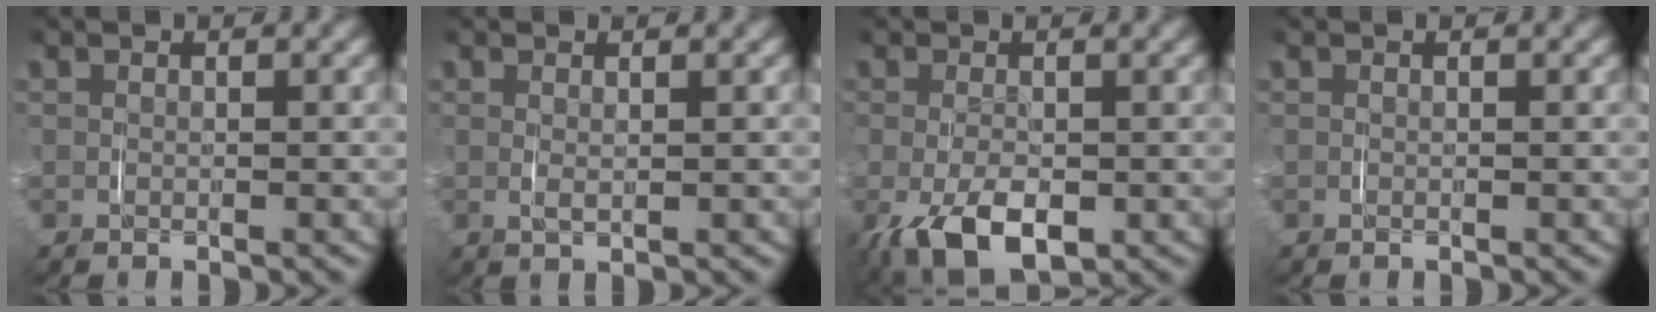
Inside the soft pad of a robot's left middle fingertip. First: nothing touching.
{"total": 0.9, "force": [0.4, 0.1, 0.7], "torque": [-0.014, -0.004, 0.011]}
{"total": 7.0, "force": [-2.9, 3.7, 5.2], "torque": [-0.110, -0.036, -0.026]}
{"total": 0.0}